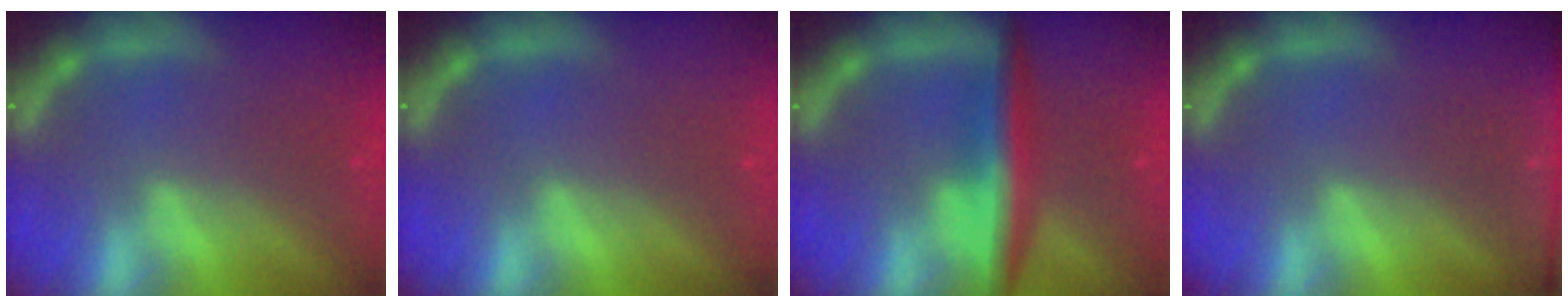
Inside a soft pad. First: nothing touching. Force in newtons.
{"total": 0.0}
{"total": 5.5}
{"total": 5.5}